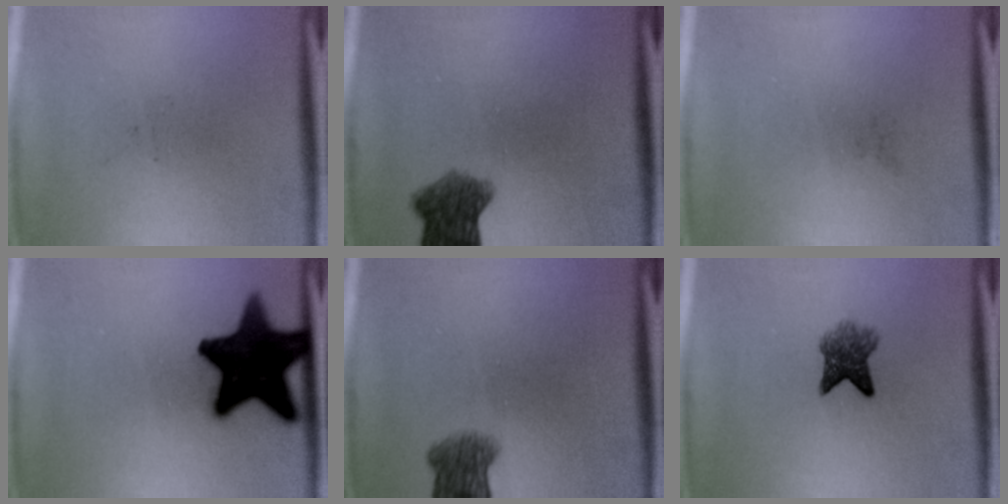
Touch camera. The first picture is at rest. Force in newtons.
{"total": 6.7}
{"total": 0.0}
{"total": 15.9}
{"total": 4.8}
{"total": 4.7}